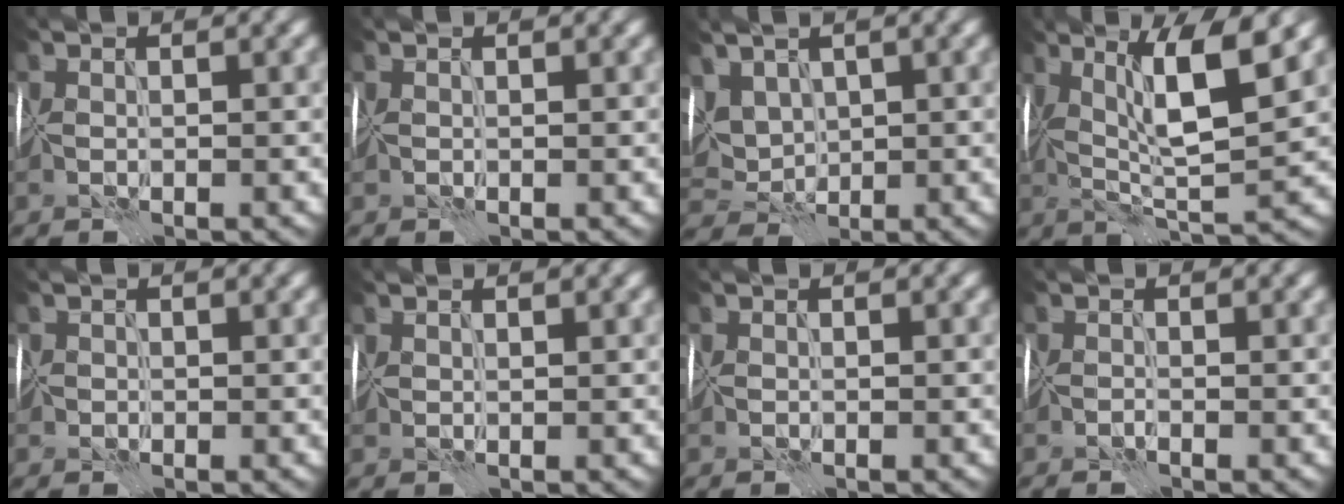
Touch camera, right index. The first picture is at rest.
{"total": 0.9, "force": [0.5, 0.3, 0.7], "torque": [-0.006, 0.004, 0.008]}
{"total": 4.0, "force": [1.9, 2.9, 2.0], "torque": [-0.055, 0.004, 0.042]}
{"total": 8.1, "force": [2.6, 1.6, 7.5], "torque": [-0.133, -0.001, 0.045]}
{"total": 0.8, "force": [-0.2, 0.8, -0.3], "torque": [0.003, 0.001, -0.007]}
{"total": 1.0, "force": [0.9, 0.2, 0.4], "torque": [-0.006, 0.003, 0.015]}
{"total": 0.0}
{"total": 0.8, "force": [-0.7, -0.2, -0.3], "torque": [0.000, -0.002, -0.013]}